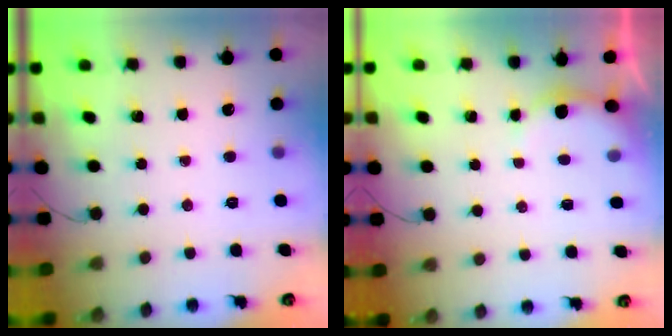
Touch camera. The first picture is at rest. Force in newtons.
{"total": 2.7, "press": 2.5, "slide": 0.8}